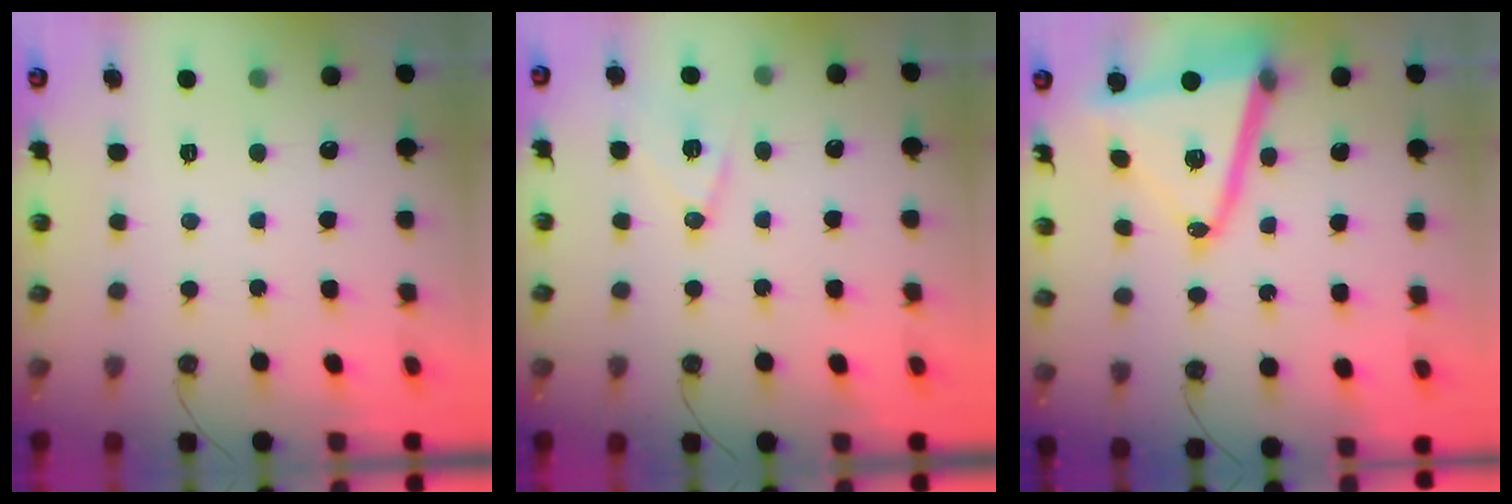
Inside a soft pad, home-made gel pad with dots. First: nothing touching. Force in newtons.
{"total": 11.1, "press": 10.5, "slide": 3.5}
{"total": 18.0, "press": 17.8, "slide": 2.5}